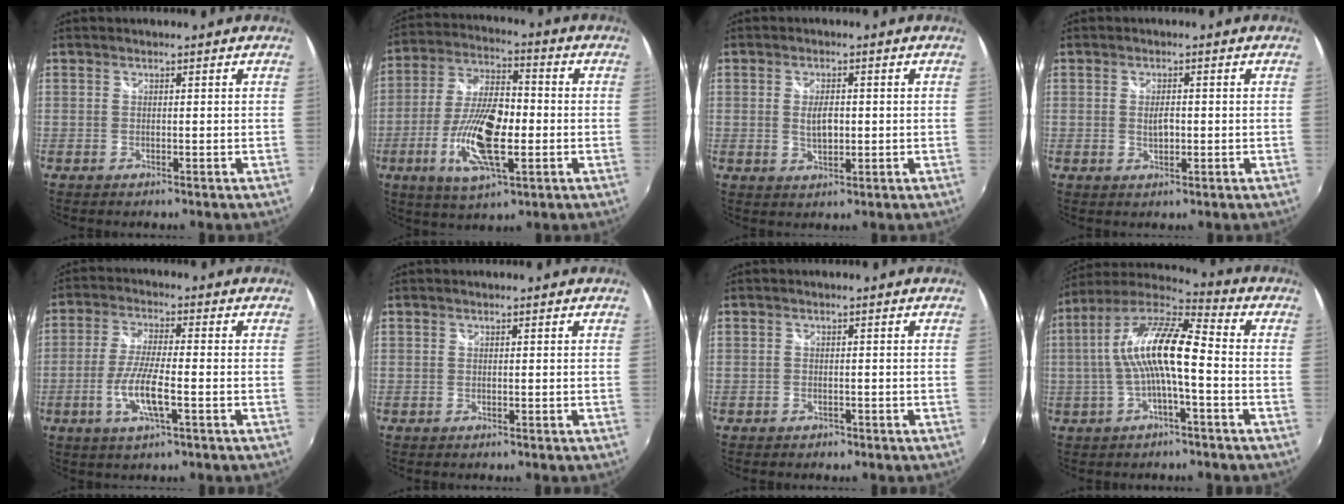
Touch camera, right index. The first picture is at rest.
{"total": 15.4, "force": [-4.0, 5.8, 13.7], "torque": [-0.281, -0.007, -0.073]}
{"total": 3.9, "force": [0.0, 2.0, 3.3], "torque": [-0.057, -0.002, 0.001]}
{"total": 2.5, "force": [-0.1, 1.4, 2.1], "torque": [-0.034, 0.000, -0.002]}
{"total": 8.0, "force": [-2.7, 1.4, 7.4], "torque": [-0.152, -0.008, -0.053]}
{"total": 0.0}
{"total": 1.6, "force": [-1.2, 1.1, 0.4], "torque": [-0.010, 0.000, -0.016]}
{"total": 13.4, "force": [-1.1, 3.0, 13.1], "torque": [-0.246, 0.017, -0.024]}